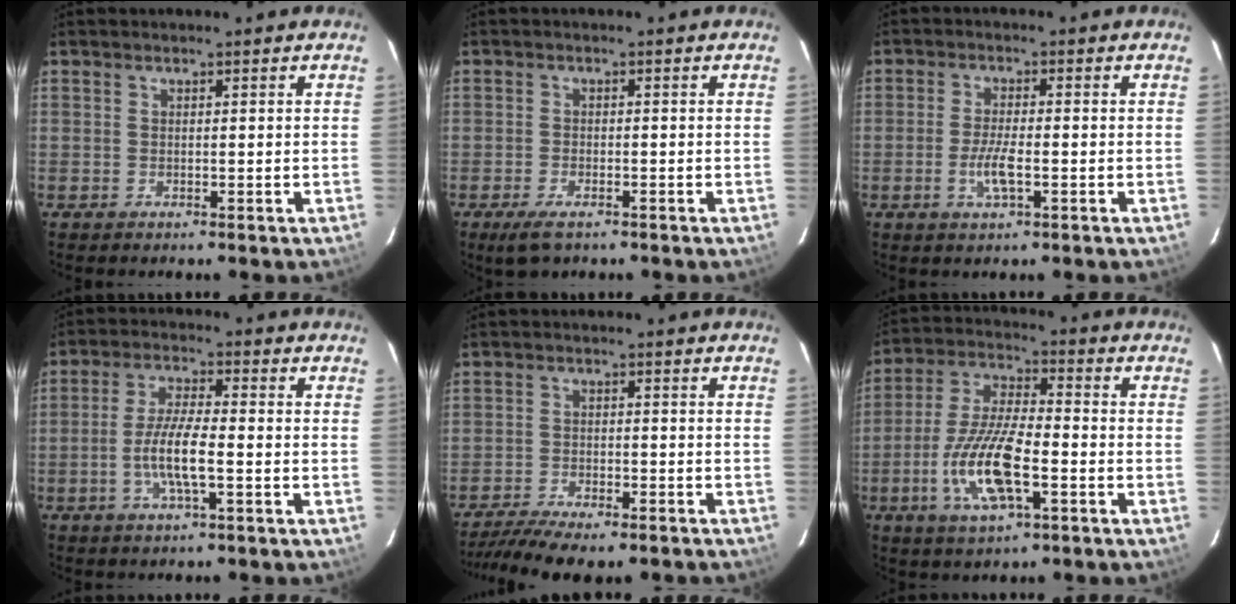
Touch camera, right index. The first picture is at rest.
{"total": 4.4, "force": [-3.0, 1.8, 2.7], "torque": [-0.066, -0.012, -0.054]}
{"total": 7.5, "force": [-2.4, 2.2, 6.7], "torque": [-0.140, -0.004, -0.047]}
{"total": 7.6, "force": [-2.1, 1.4, 7.2], "torque": [-0.144, 0.000, -0.043]}
{"total": 13.9, "force": [-11.6, 3.3, 6.8], "torque": [-0.143, -0.029, -0.175]}
{"total": 14.0, "force": [-4.8, 4.5, 12.4], "torque": [-0.262, -0.007, -0.092]}